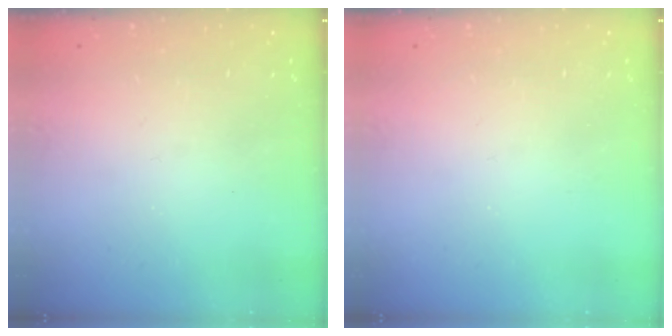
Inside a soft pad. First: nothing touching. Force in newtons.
{"total": 0.0}